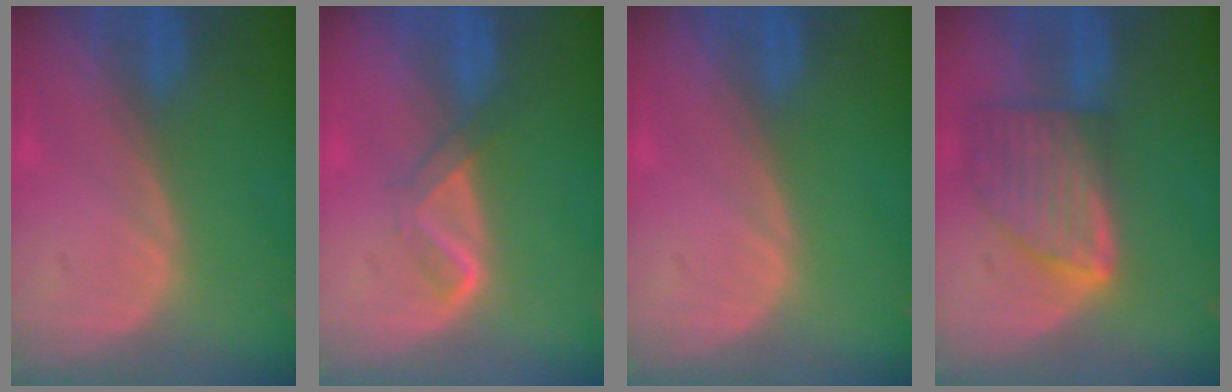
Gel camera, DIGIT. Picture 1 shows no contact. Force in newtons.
{"total": 3.2, "press": 3.1, "slide": 0.7}
{"total": 0.0}
{"total": 8.2, "press": 7.3, "slide": 3.7}